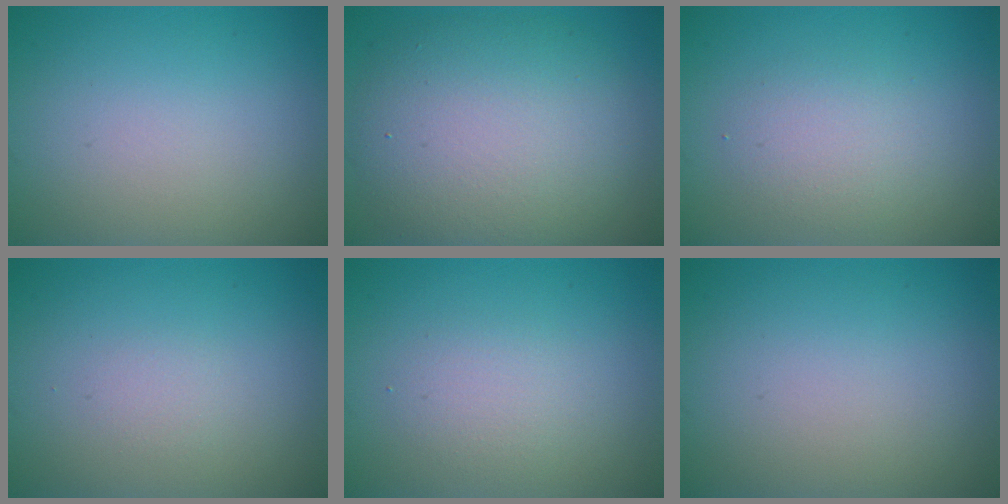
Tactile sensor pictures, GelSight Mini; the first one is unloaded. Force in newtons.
{"total": 8.8, "press": 8.8, "slide": 0.7}
{"total": 2.4, "press": 2.4, "slide": 0.1}
{"total": 0.7, "press": 0.7, "slide": 0.1}
{"total": 1.8, "press": 1.8, "slide": 0.1}
{"total": 0.0}